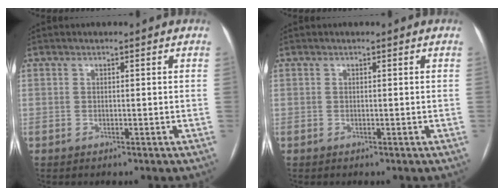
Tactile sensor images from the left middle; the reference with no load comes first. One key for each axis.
{"total": 0.0}